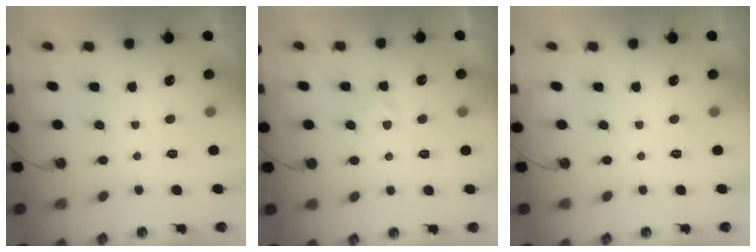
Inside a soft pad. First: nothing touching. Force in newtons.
{"total": 3.1, "press": 3.0, "slide": 0.5}
{"total": 0.0}